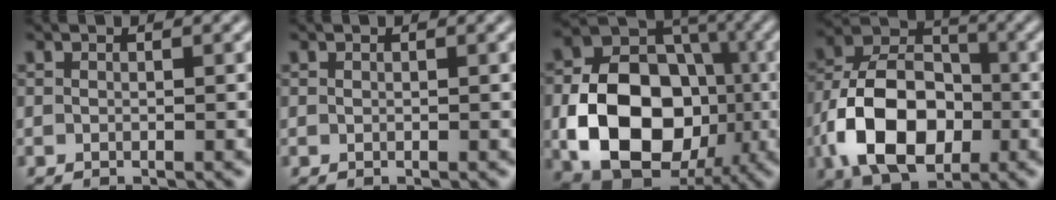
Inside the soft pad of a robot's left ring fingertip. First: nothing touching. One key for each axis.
{"total": 0.0}
{"total": 13.3, "fx": -2.8, "fy": 9.7, "fz": 8.6, "tx": -0.150, "ty": -0.012, "tz": -0.054}
{"total": 11.0, "fx": -3.4, "fy": 7.3, "fz": 7.5, "tx": -0.148, "ty": 0.004, "tz": -0.071}